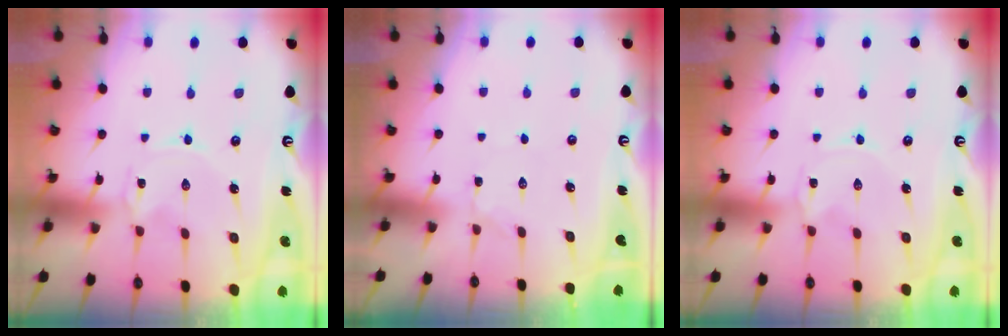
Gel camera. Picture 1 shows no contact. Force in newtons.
{"total": 1.8, "press": 1.8, "slide": 0.4}
{"total": 0.0}